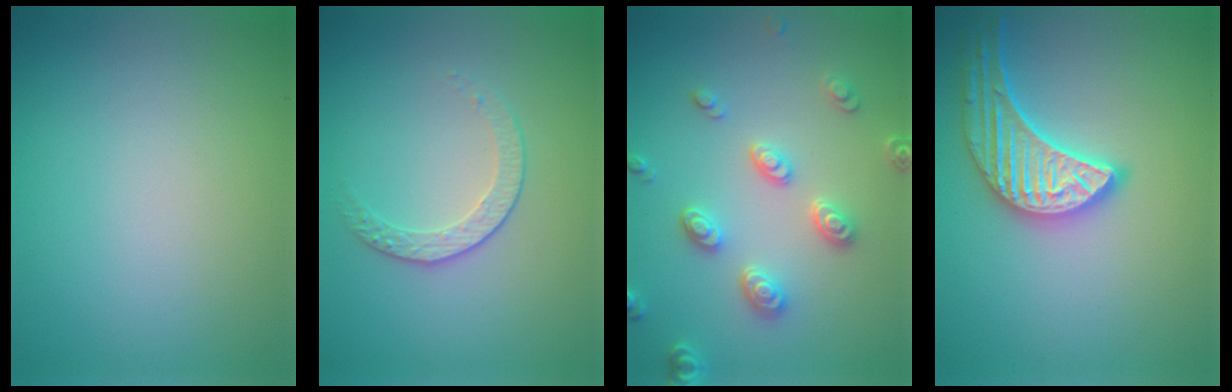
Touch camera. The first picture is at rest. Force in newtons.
{"total": 1.8, "press": 1.3, "slide": 1.3}
{"total": 3.3, "press": 3.2, "slide": 0.9}
{"total": 4.5, "press": 4.2, "slide": 1.5}